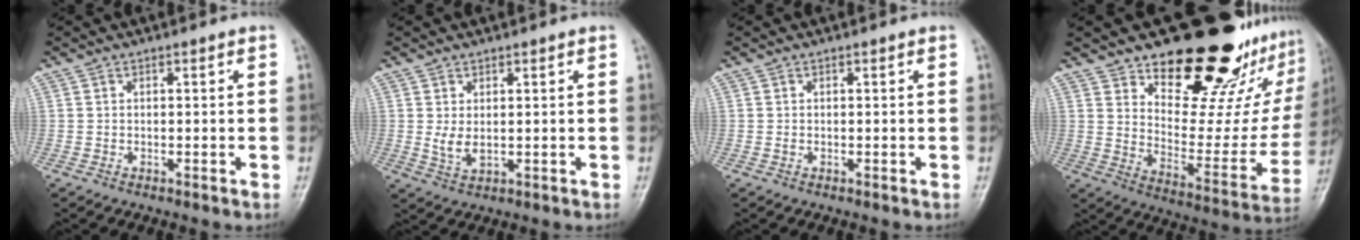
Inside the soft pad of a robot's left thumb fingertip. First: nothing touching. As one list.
[{"total": 3.7, "force": [1.0, 2.1, 2.8], "torque": [-0.047, -0.015, 0.025]}, {"total": 0.6, "force": [0.2, 0.4, 0.4], "torque": [-0.004, 0.000, 0.001]}, {"total": 28.3, "force": [19.6, 12.0, 16.5], "torque": [-0.192, -0.120, 0.279]}]